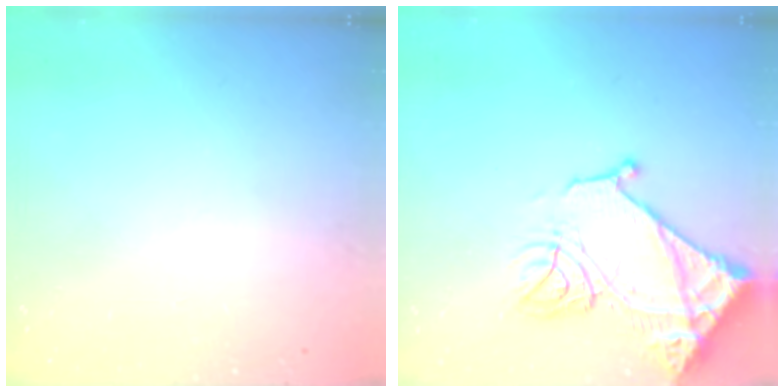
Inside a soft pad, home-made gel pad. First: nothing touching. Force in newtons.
{"total": 15.8, "press": 15.7, "slide": 1.5}